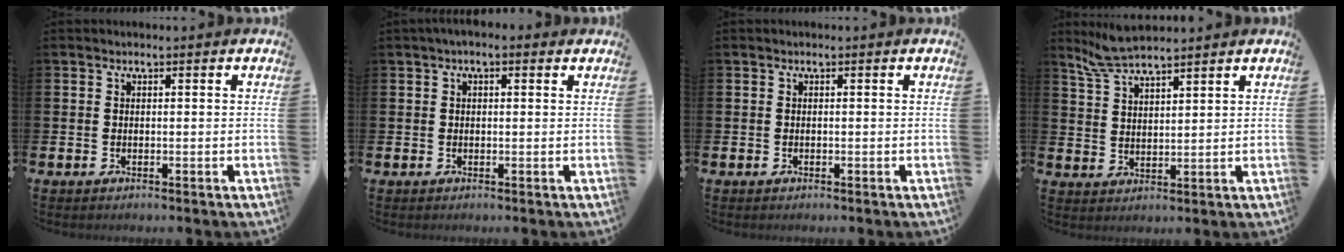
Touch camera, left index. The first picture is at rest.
{"total": 1.1, "force": [0.5, 0.6, 0.8], "torque": [-0.015, 0.008, 0.006]}
{"total": 0.0}
{"total": 5.6, "force": [5.2, 0.7, 2.0], "torque": [-0.060, -0.012, 0.098]}